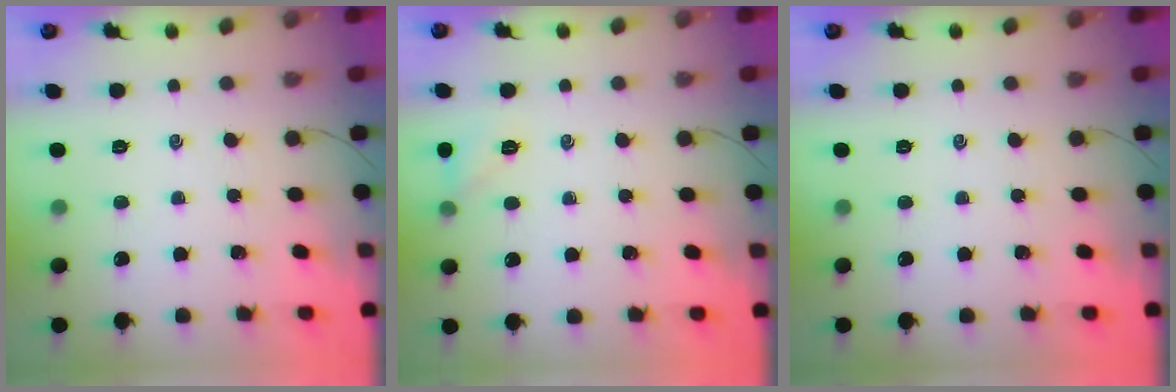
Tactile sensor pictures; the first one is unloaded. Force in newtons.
{"total": 6.2, "press": 5.9, "slide": 1.8}
{"total": 0.0}